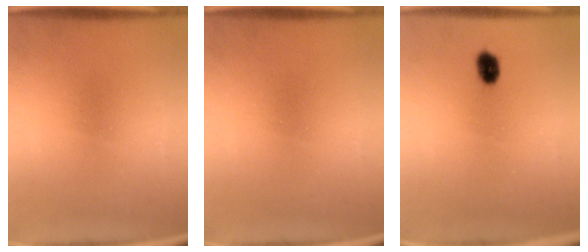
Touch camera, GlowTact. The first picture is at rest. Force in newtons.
{"total": 0.0}
{"total": 2.8}